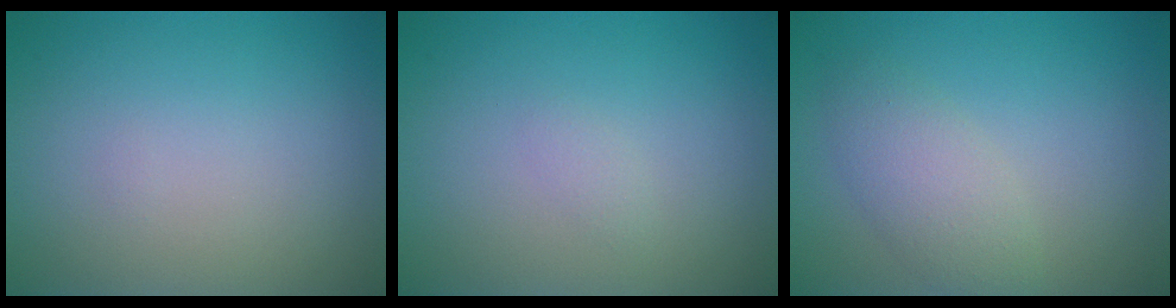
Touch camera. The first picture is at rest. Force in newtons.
{"total": 0.7, "press": 0.7, "slide": 0.1}
{"total": 3.0, "press": 3.0, "slide": 0.2}